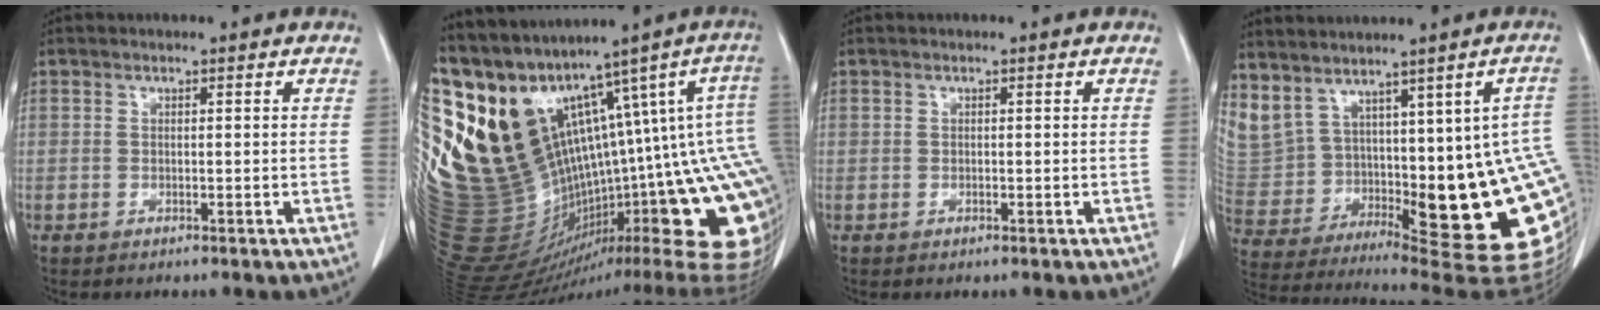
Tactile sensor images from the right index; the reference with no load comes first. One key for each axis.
{"total": 29.9, "fx": 13.0, "fy": 11.0, "fz": 24.6, "tx": -0.358, "ty": 0.000, "tz": 0.243}
{"total": 0.0}
{"total": 26.6, "fx": 1.7, "fy": 9.1, "fz": 24.9, "tx": -0.373, "ty": 0.005, "tz": 0.056}